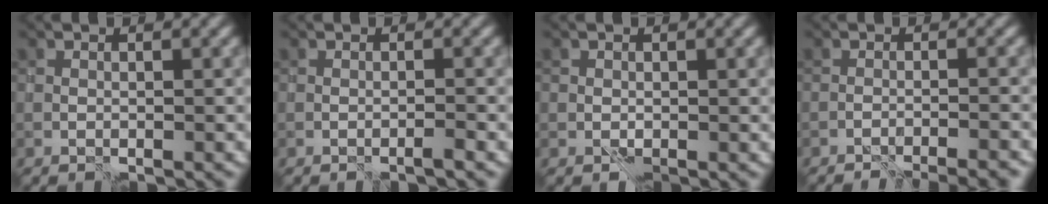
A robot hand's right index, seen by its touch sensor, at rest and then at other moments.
{"total": 1.1, "force": [-0.6, -0.8, 0.2], "torque": [-0.001, -0.001, -0.013]}
{"total": 1.0, "force": [0.4, 0.9, 0.2], "torque": [-0.005, 0.001, 0.007]}
{"total": 5.3, "force": [-5.2, 0.1, 1.0], "torque": [0.005, 0.013, -0.065]}